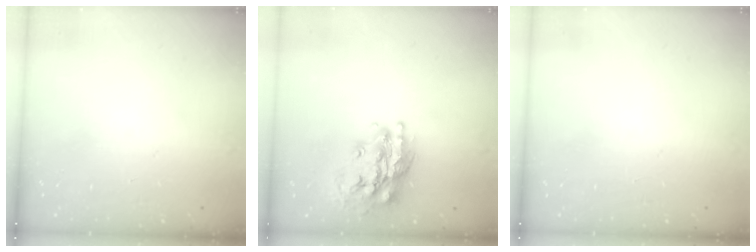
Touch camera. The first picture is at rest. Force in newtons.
{"total": 18.4, "press": 18.3, "slide": 1.7}
{"total": 0.0}